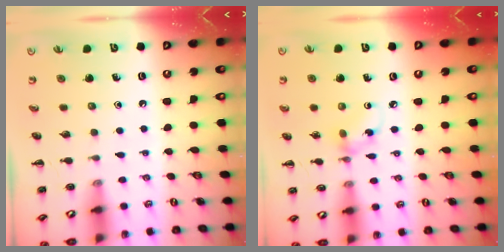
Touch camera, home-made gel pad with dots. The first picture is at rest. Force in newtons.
{"total": 4.4, "press": 4.3, "slide": 0.6}